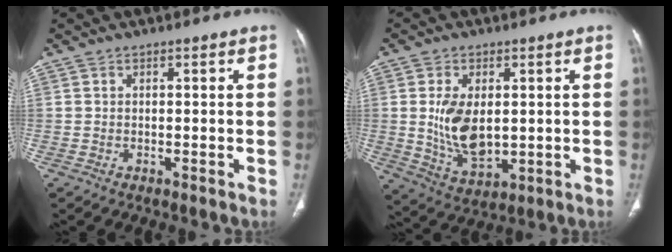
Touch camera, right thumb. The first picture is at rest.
{"total": 10.7, "force": [0.8, 6.3, 8.7], "torque": [-0.152, -0.016, 0.033]}